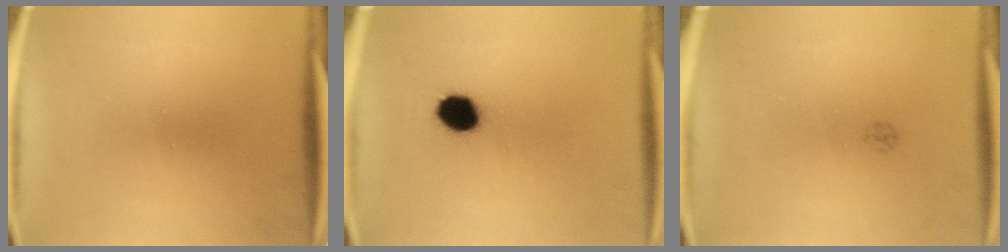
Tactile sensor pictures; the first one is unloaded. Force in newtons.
{"total": 7.0}
{"total": 1.0}